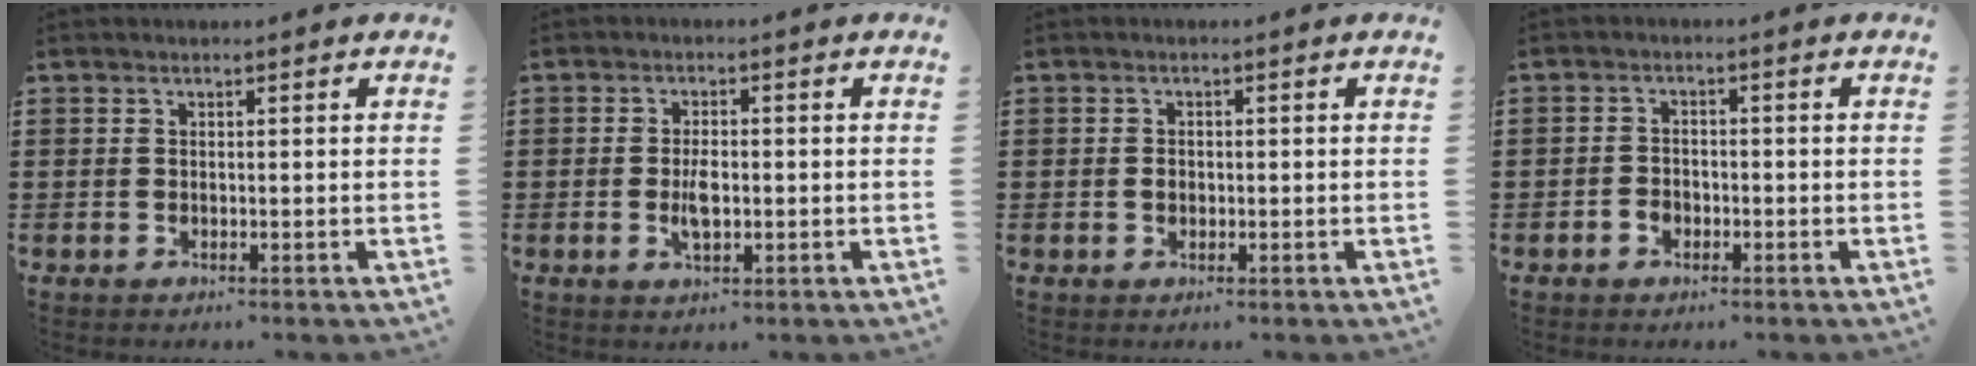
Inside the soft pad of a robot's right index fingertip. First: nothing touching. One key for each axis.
{"total": 3.6, "fx": -0.4, "fy": 1.5, "fz": 3.2, "tx": -0.067, "ty": -0.001, "tz": -0.010}
{"total": 1.3, "fx": -0.1, "fy": 0.9, "fz": 0.9, "tx": -0.019, "ty": 0.003, "tz": -0.003}
{"total": 1.7, "fx": -1.0, "fy": 1.2, "fz": 0.5, "tx": -0.013, "ty": 0.000, "tz": -0.022}